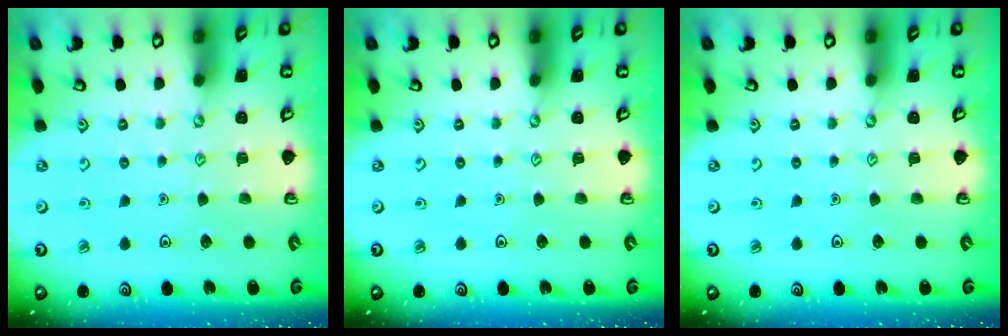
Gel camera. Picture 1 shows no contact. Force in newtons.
{"total": 0.0}
{"total": 0.0}